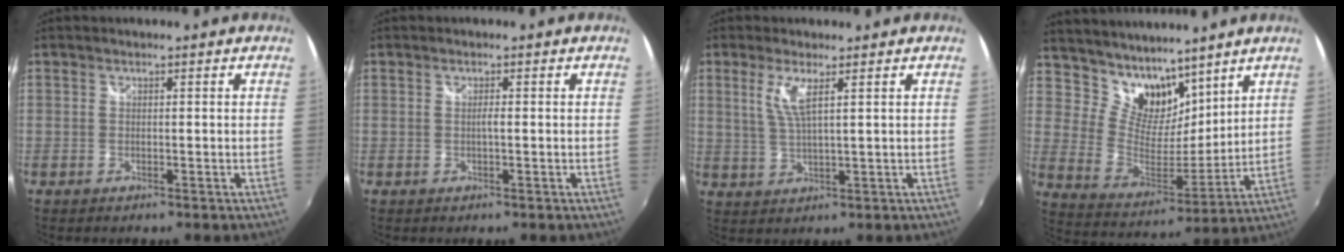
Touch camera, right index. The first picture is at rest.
{"total": 0.9, "force": [-0.1, -0.1, 0.9], "torque": [-0.016, 0.000, -0.003]}
{"total": 4.9, "force": [2.0, 0.6, 4.4], "torque": [-0.092, -0.005, 0.043]}
{"total": 12.5, "force": [9.8, 6.5, 4.4], "torque": [-0.084, -0.004, 0.188]}